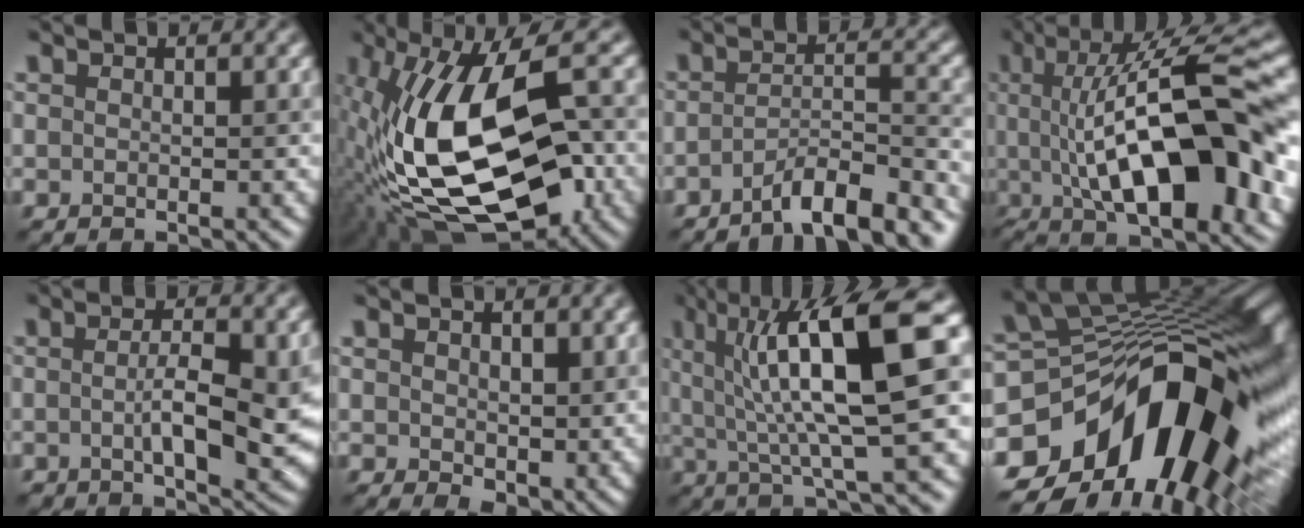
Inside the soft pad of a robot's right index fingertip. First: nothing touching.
{"total": 16.8, "force": [-2.2, 8.8, 14.2], "torque": [-0.260, 0.000, -0.041]}
{"total": 6.1, "force": [-4.6, 1.2, 3.9], "torque": [-0.055, 0.008, -0.077]}
{"total": 16.2, "force": [0.2, 5.0, 15.4], "torque": [-0.212, 0.018, -0.002]}
{"total": 6.3, "force": [-0.4, 2.0, 6.0], "torque": [-0.105, -0.009, -0.003]}
{"total": 4.3, "force": [1.1, 2.7, 3.1], "torque": [-0.055, -0.016, 0.027]}
{"total": 12.5, "force": [3.3, 3.0, 11.7], "torque": [-0.181, 0.012, 0.056]}
{"total": 17.8, "force": [-5.3, 9.7, 13.9], "torque": [-0.222, 0.001, -0.090]}